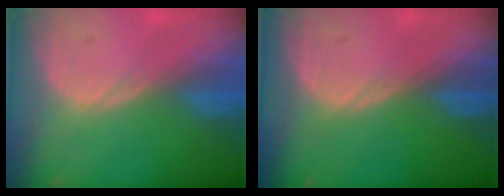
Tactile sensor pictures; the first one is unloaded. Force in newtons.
{"total": 0.0}